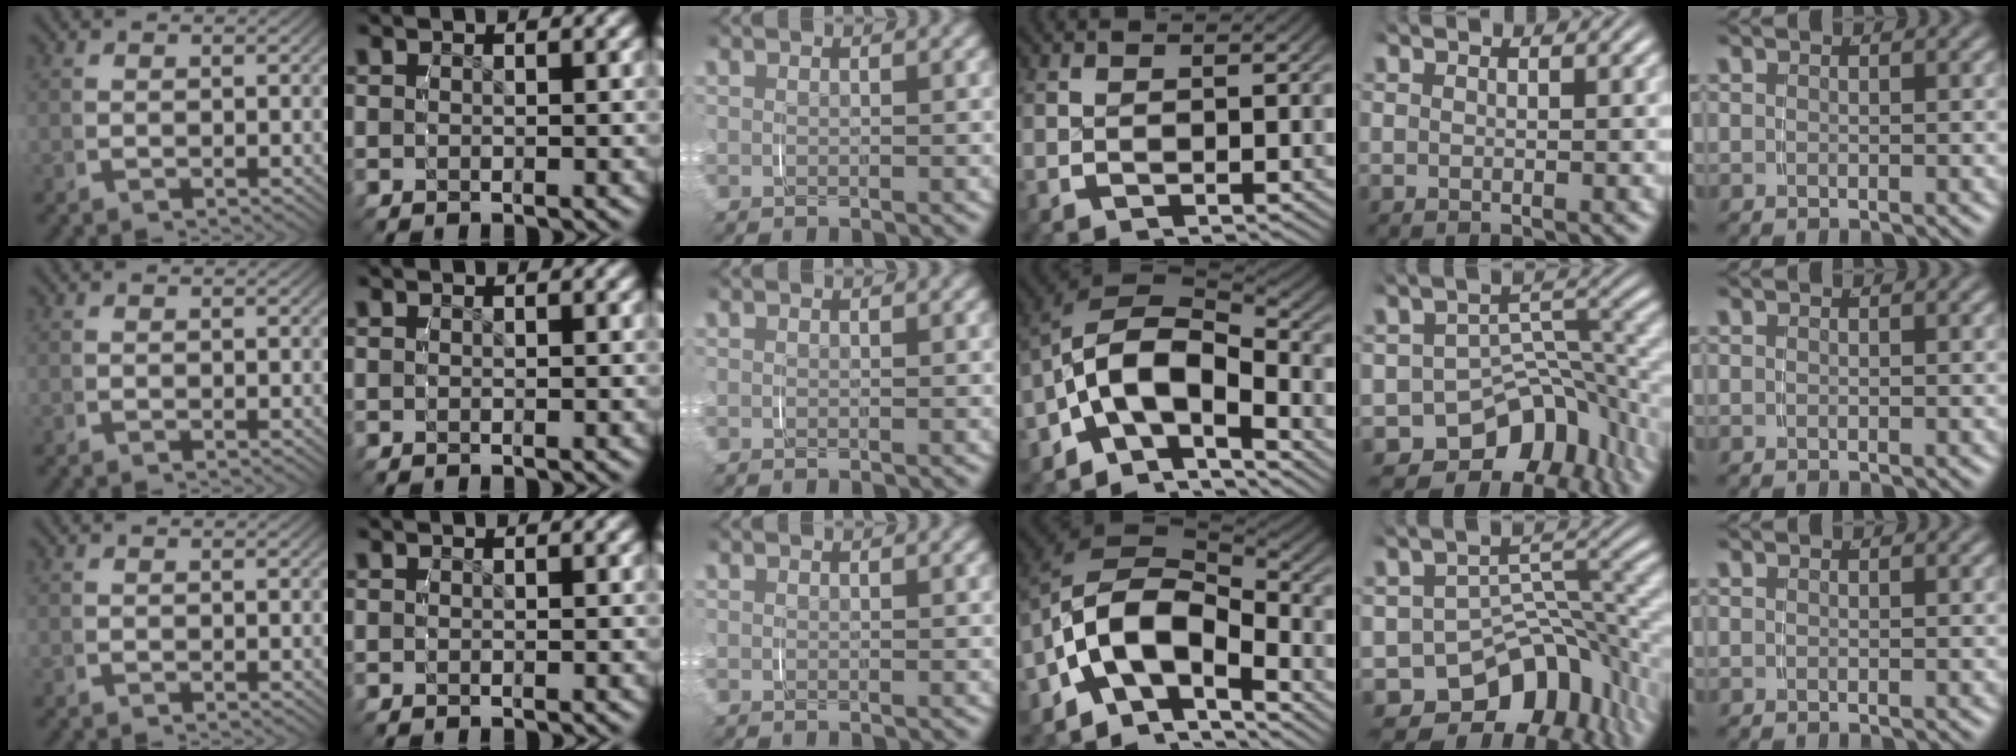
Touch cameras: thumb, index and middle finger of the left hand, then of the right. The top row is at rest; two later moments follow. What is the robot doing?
{"motion": "grasp_and_lifting", "object": "map"}